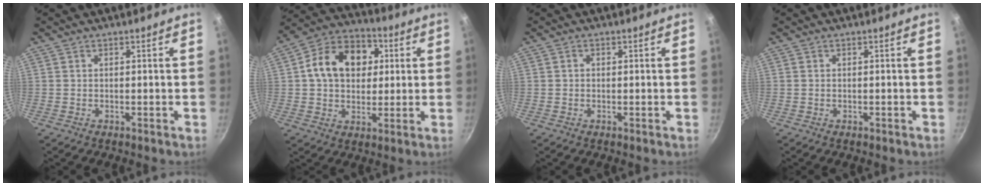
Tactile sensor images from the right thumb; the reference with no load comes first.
{"total": 15.3, "force": [2.8, 11.3, 10.0], "torque": [-0.135, 0.015, 0.037]}
{"total": 0.5, "force": [0.0, 0.5, 0.2], "torque": [0.000, 0.001, -0.002]}
{"total": 0.0}